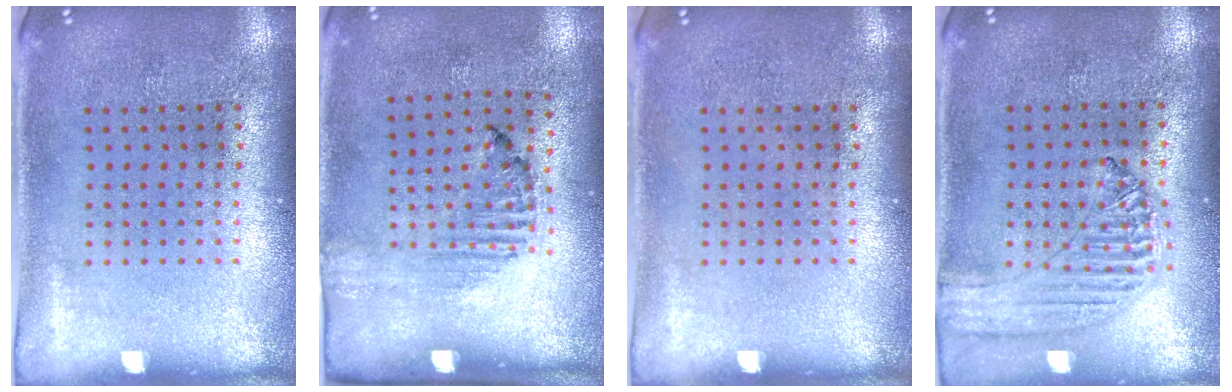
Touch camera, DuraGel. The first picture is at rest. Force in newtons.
{"total": 1.5, "press": 1.2, "slide": 0.8}
{"total": 0.0}
{"total": 1.2, "press": 1.2, "slide": 0.2}